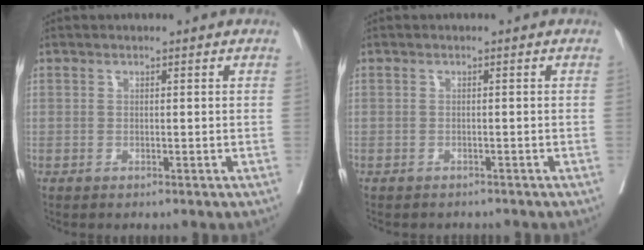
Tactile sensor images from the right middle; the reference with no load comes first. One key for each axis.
{"total": 3.6, "fx": -3.3, "fy": 1.3, "fz": 0.9, "tx": -0.009, "ty": -0.001, "tz": -0.042}